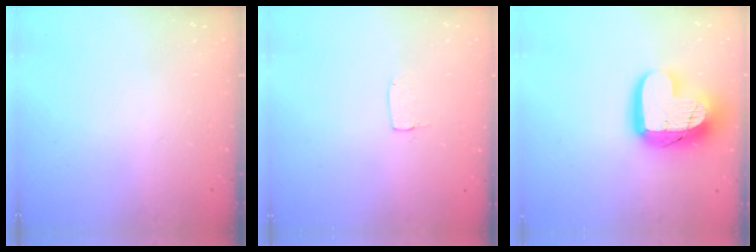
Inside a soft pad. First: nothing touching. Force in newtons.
{"total": 3.4, "press": 3.4, "slide": 0.1}
{"total": 18.3, "press": 18.2, "slide": 1.4}